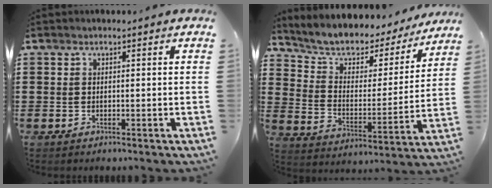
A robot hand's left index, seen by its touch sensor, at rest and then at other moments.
{"total": 5.6, "force": [4.7, 2.7, 1.4], "torque": [-0.053, -0.042, 0.077]}